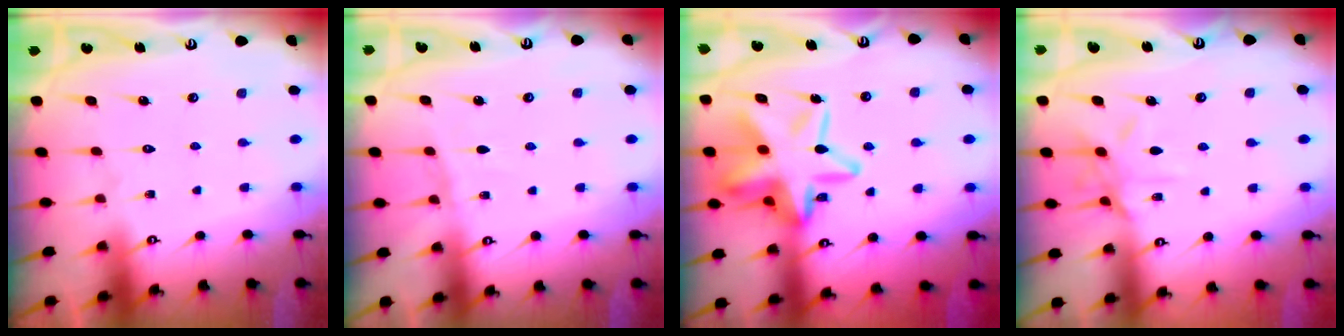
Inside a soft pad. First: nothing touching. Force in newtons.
{"total": 4.9, "press": 4.8, "slide": 0.4}
{"total": 19.6, "press": 19.5, "slide": 1.6}
{"total": 9.0, "press": 9.0, "slide": 0.6}